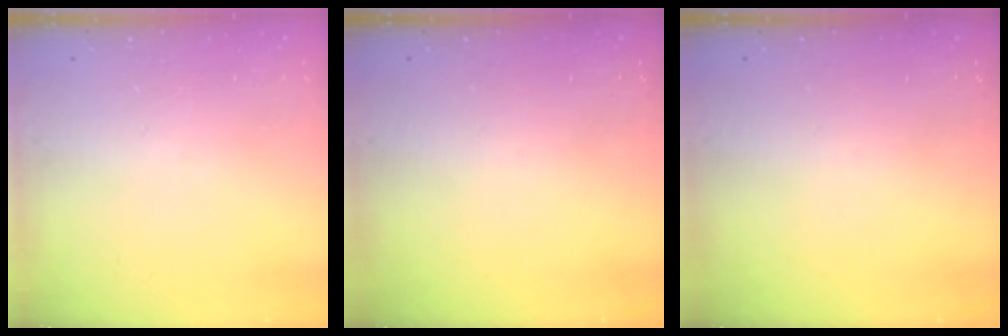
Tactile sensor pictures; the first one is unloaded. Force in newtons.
{"total": 0.0}
{"total": 0.0}